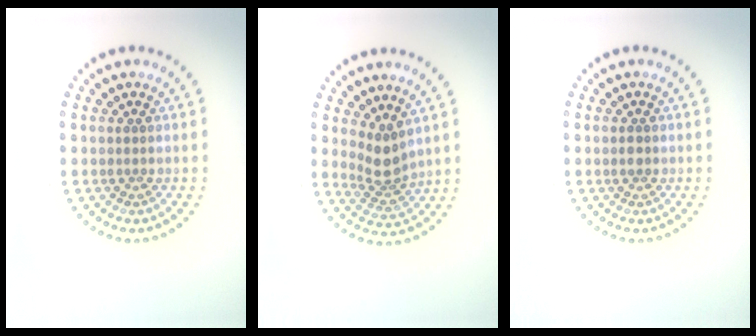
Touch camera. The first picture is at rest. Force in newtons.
{"total": 3.0, "press": 2.1, "slide": 2.1}
{"total": 1.0, "press": 1.0, "slide": 0.2}